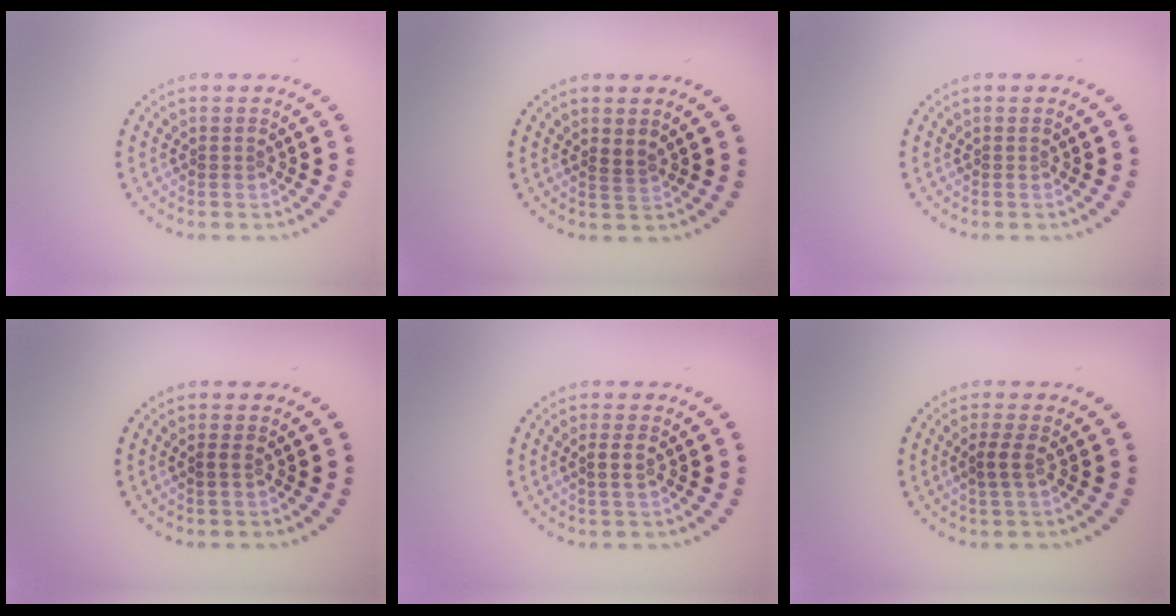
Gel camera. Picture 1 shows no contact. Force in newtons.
{"total": 1.0, "press": 0.8, "slide": 0.5}
{"total": 0.0}
{"total": 0.7, "press": 0.7, "slide": 0.2}
{"total": 1.2, "press": 1.0, "slide": 0.6}
{"total": 1.4, "press": 1.2, "slide": 0.8}